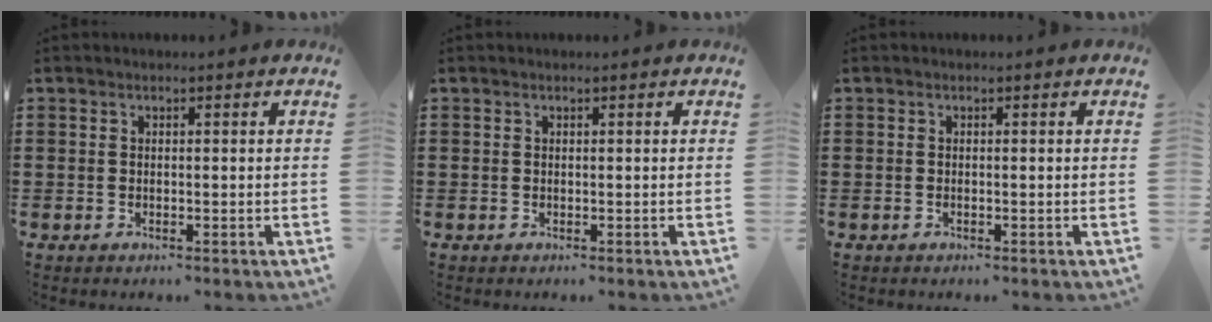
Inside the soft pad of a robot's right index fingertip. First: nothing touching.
{"total": 0.0}
{"total": 0.0}